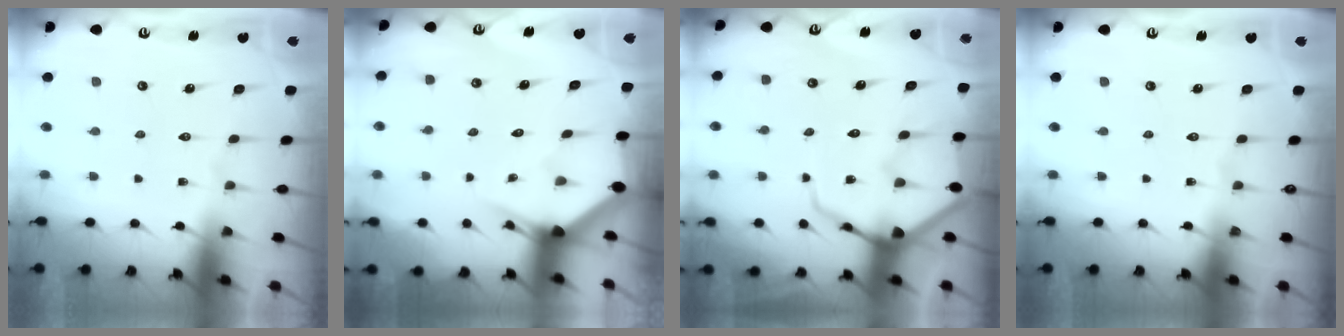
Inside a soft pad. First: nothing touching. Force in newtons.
{"total": 3.2, "press": 3.2, "slide": 0.0}
{"total": 7.8, "press": 7.7, "slide": 1.0}
{"total": 0.0}